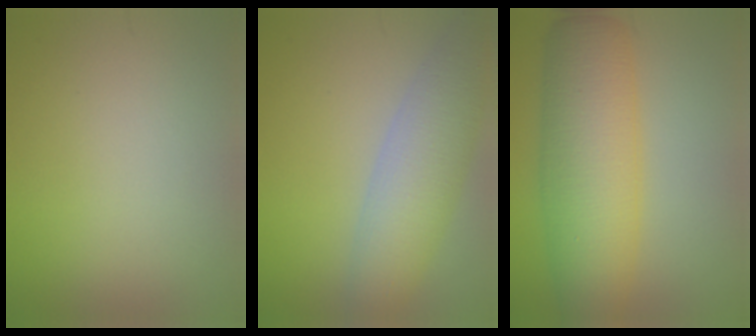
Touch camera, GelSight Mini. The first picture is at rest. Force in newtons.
{"total": 6.3, "press": 6.3, "slide": 0.4}
{"total": 8.7, "press": 8.7, "slide": 0.2}